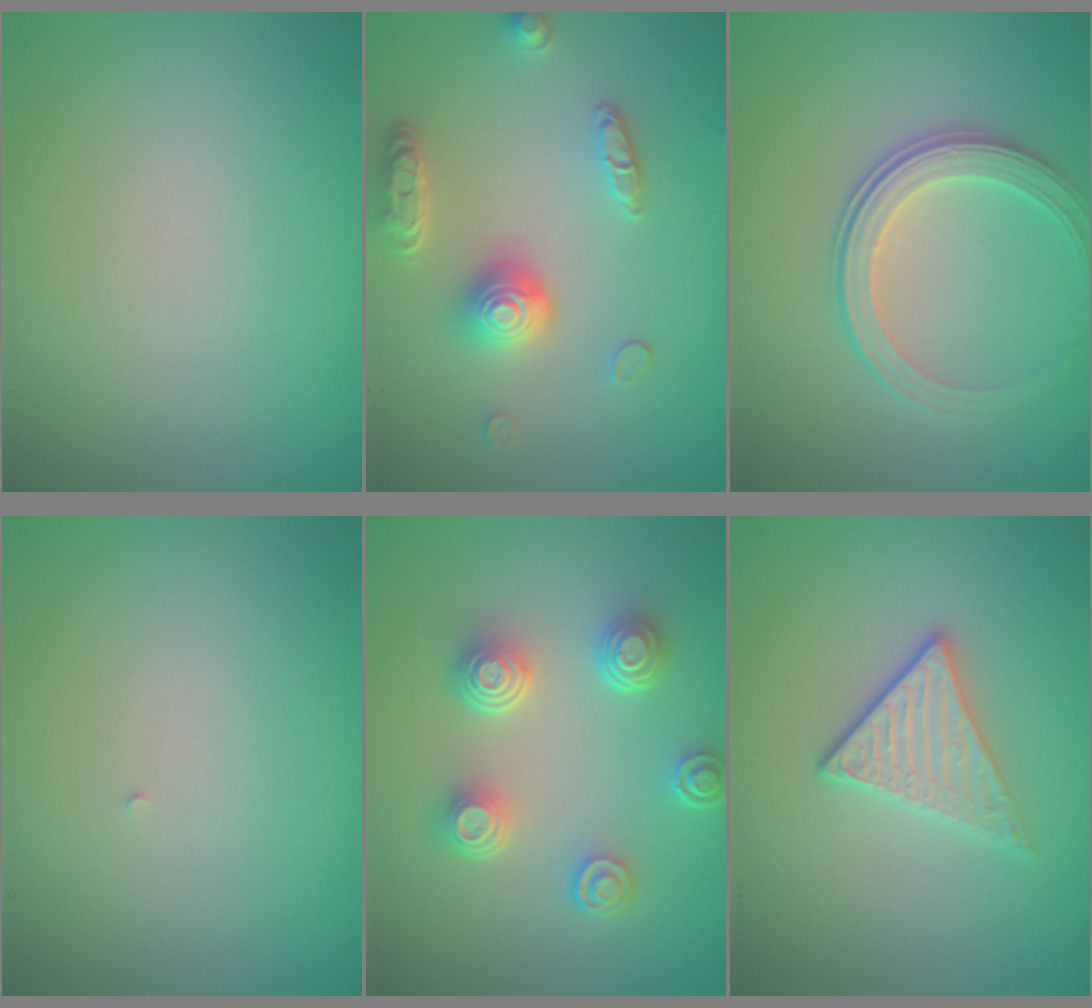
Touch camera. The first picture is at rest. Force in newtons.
{"total": 4.6, "press": 3.7, "slide": 2.8}
{"total": 3.3, "press": 2.8, "slide": 1.8}
{"total": 0.0}
{"total": 4.6, "press": 3.6, "slide": 2.9}
{"total": 2.3, "press": 2.0, "slide": 1.0}